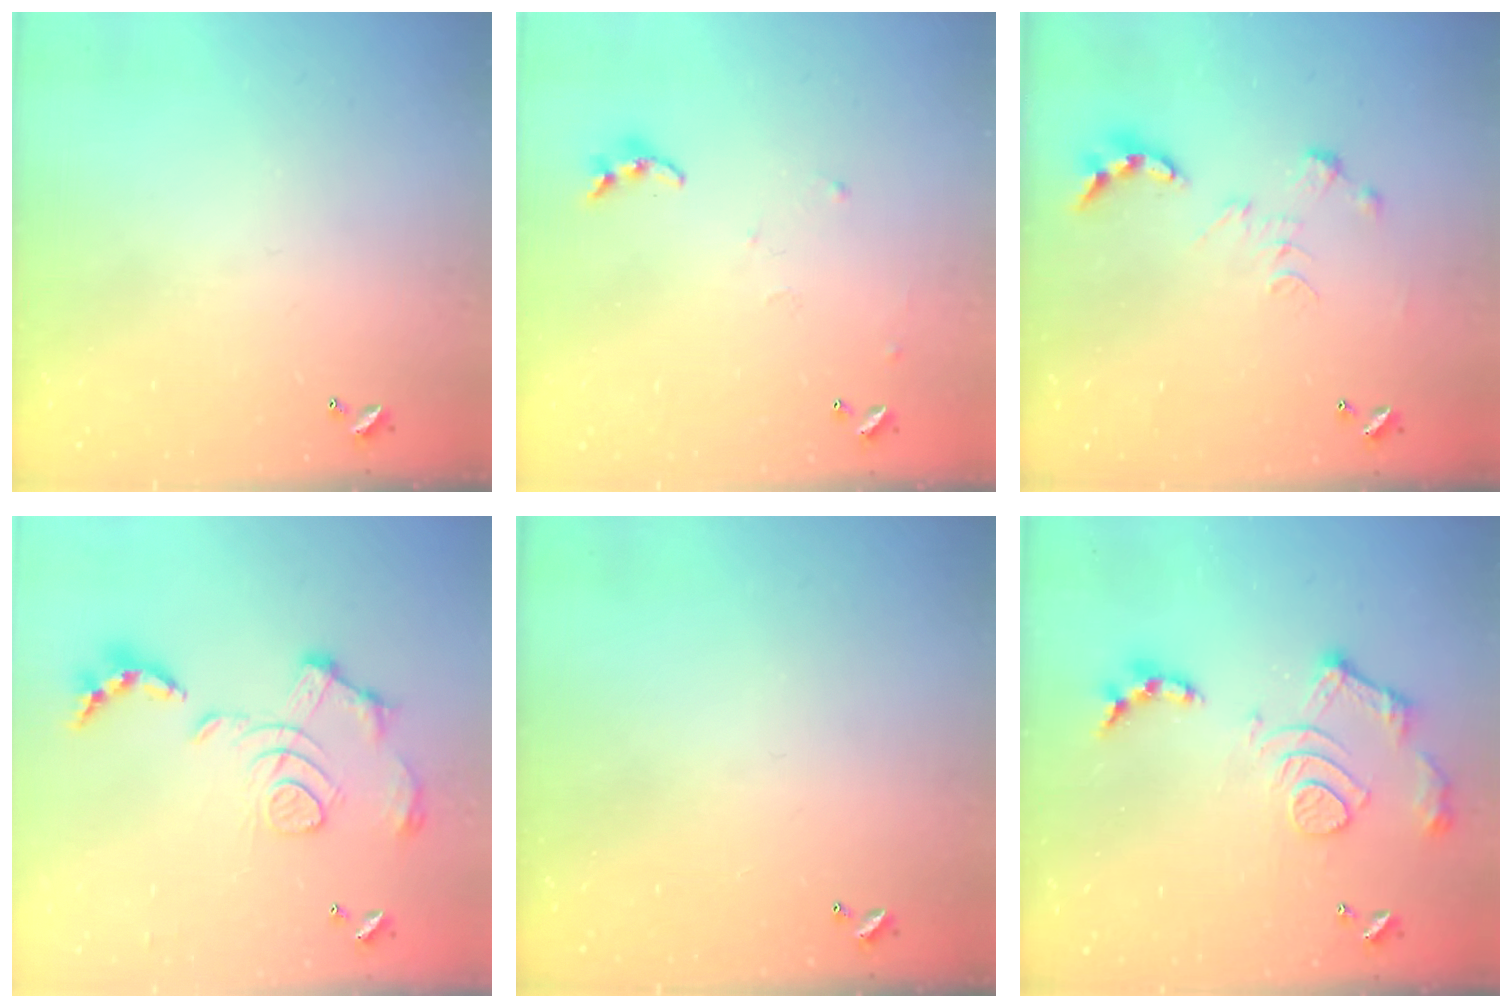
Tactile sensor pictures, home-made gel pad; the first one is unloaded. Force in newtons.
{"total": 5.7, "press": 5.6, "slide": 0.6}
{"total": 0.0}
{"total": 1.7, "press": 1.1, "slide": 1.3}
{"total": 0.0}
{"total": 13.2, "press": 13.2, "slide": 1.2}